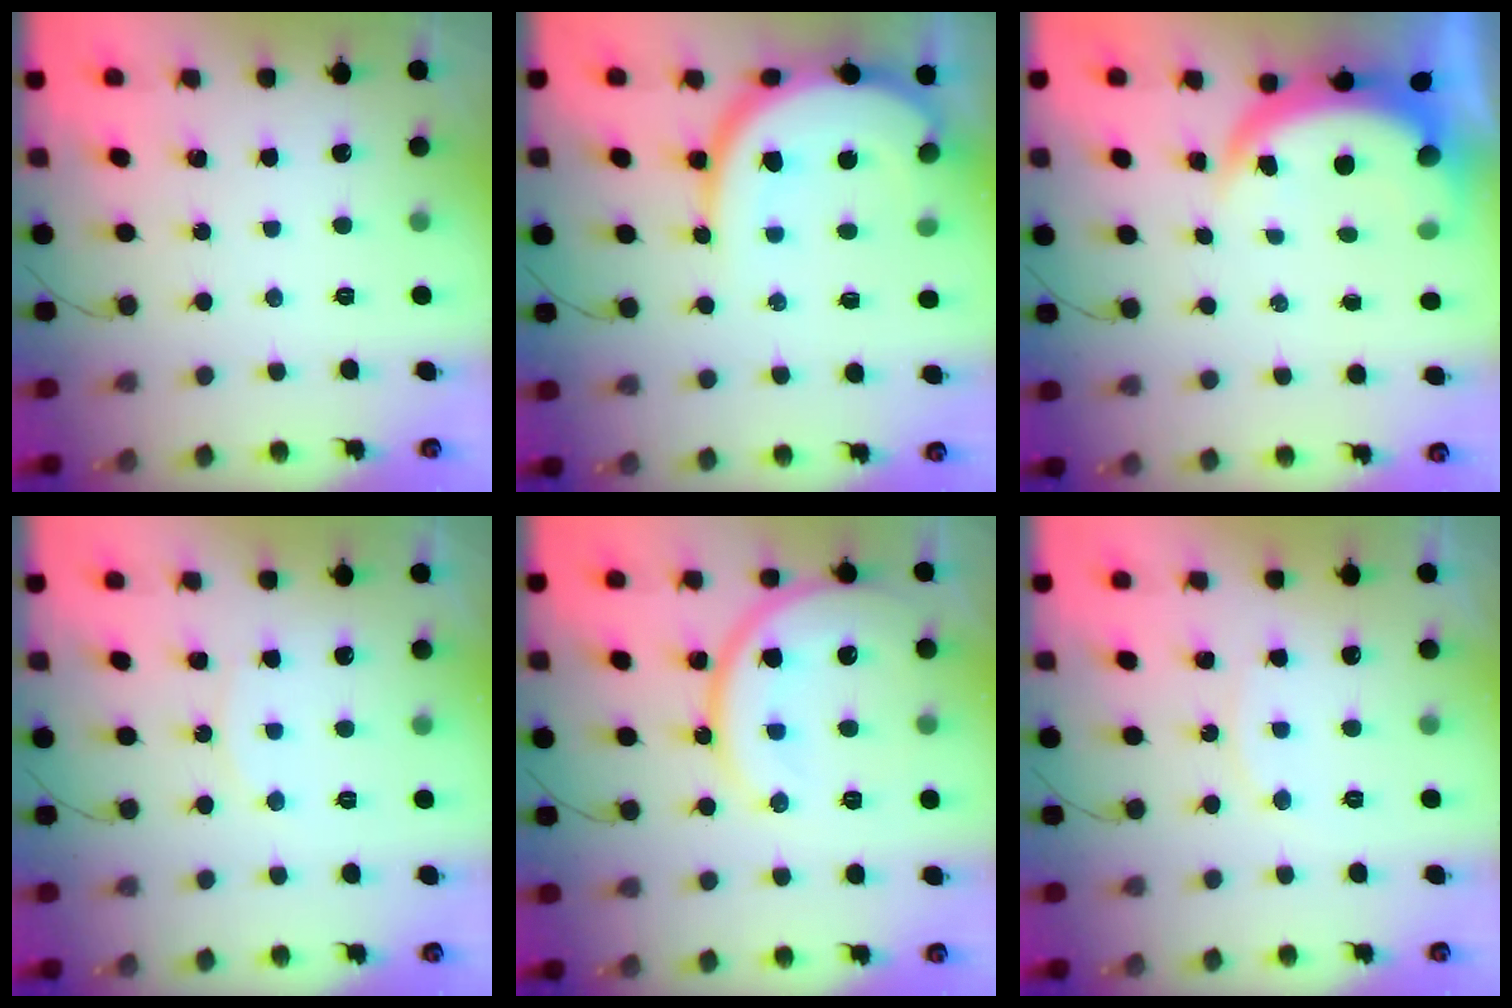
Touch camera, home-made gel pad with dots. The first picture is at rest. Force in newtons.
{"total": 13.2, "press": 13.1, "slide": 1.5}
{"total": 7.0, "press": 6.9, "slide": 0.7}
{"total": 6.7, "press": 6.7, "slide": 0.4}
{"total": 16.4, "press": 16.3, "slide": 1.9}
{"total": 6.6, "press": 6.6, "slide": 0.3}